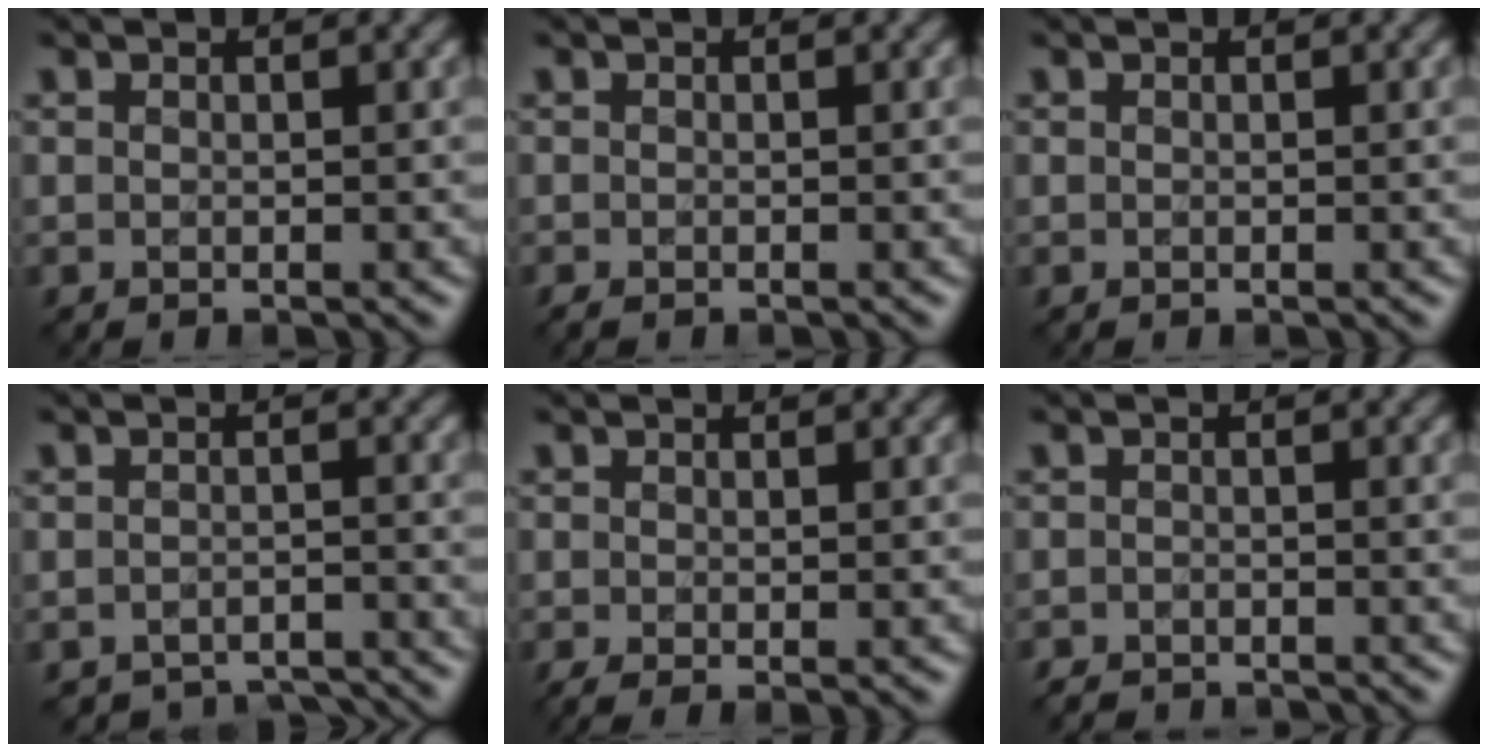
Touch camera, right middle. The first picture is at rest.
{"total": 0.7, "force": [-0.7, 0.1, 0.1], "torque": [-0.004, -0.004, -0.014]}
{"total": 0.0}
{"total": 3.9, "force": [-3.8, 0.6, -0.1], "torque": [0.006, -0.001, -0.052]}
{"total": 1.2, "force": [-0.2, 0.4, 1.2], "torque": [-0.029, -0.008, -0.006]}
{"total": 2.7, "force": [-2.7, 0.3, 0.2], "torque": [-0.002, -0.010, -0.047]}